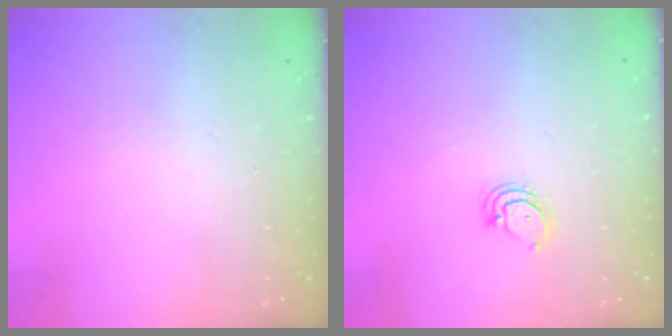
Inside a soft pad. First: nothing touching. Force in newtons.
{"total": 4.2, "press": 4.1, "slide": 0.5}